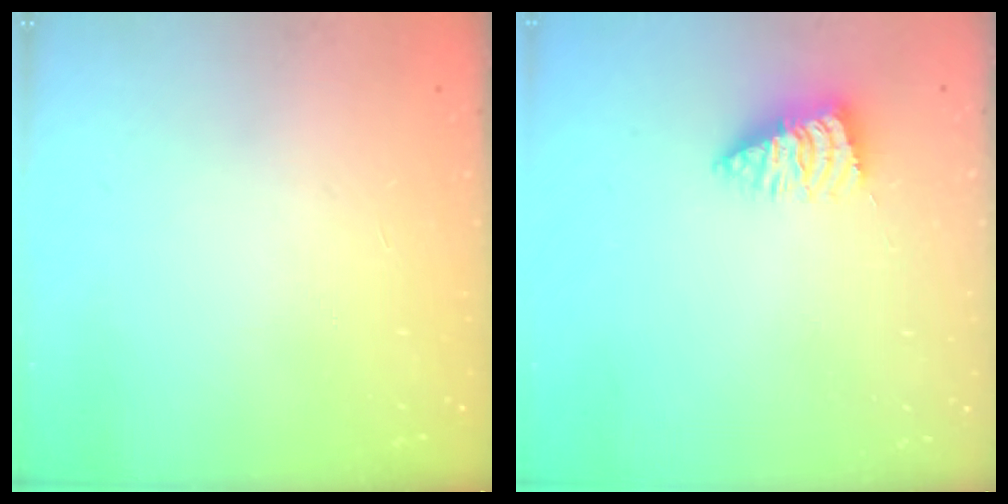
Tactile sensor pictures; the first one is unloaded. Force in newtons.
{"total": 2.1, "press": 2.1, "slide": 0.1}